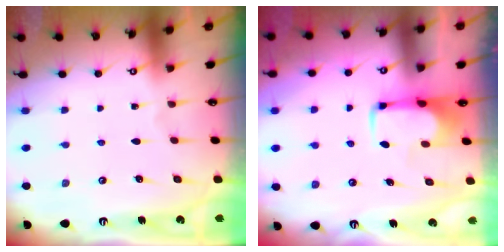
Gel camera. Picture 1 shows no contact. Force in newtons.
{"total": 2.0, "press": 2.0, "slide": 0.4}